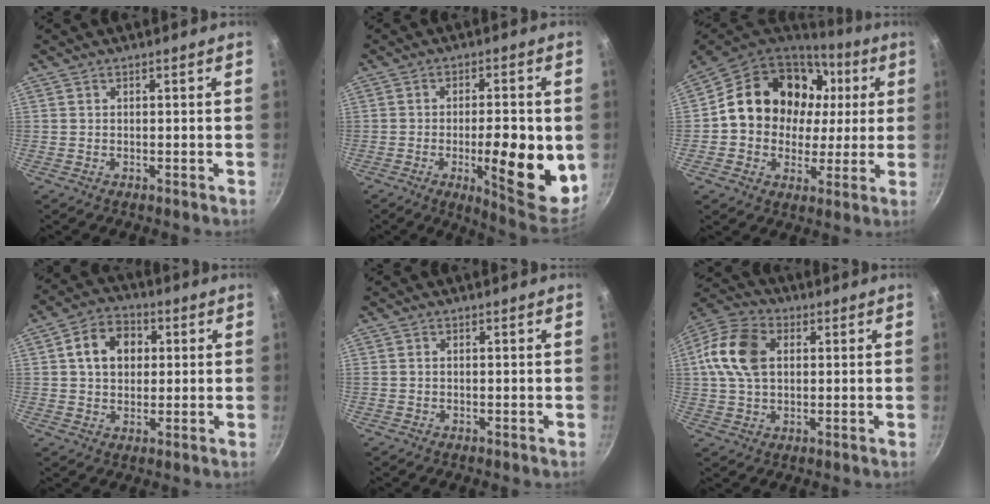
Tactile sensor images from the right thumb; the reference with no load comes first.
{"total": 16.0, "force": [-2.8, 5.2, 14.8], "torque": [-0.184, -0.007, -0.035]}
{"total": 20.5, "force": [4.2, 16.8, 10.9], "torque": [-0.164, 0.025, 0.069]}
{"total": 9.6, "force": [2.1, 7.3, 5.8], "torque": [-0.070, 0.011, 0.025]}
{"total": 0.5, "force": [0.0, 0.4, 0.4], "torque": [-0.006, 0.003, 0.000]}
{"total": 13.0, "force": [2.2, 8.8, 9.3], "torque": [-0.167, 0.017, 0.026]}